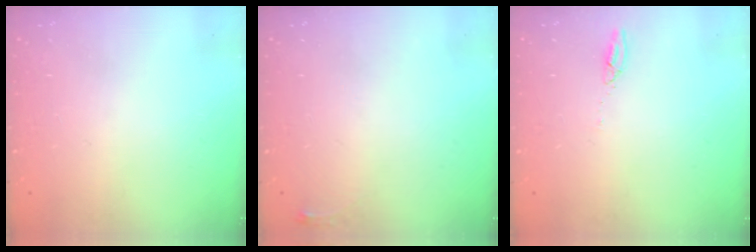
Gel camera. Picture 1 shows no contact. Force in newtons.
{"total": 3.6, "press": 3.6, "slide": 0.5}
{"total": 2.7, "press": 2.7, "slide": 0.2}